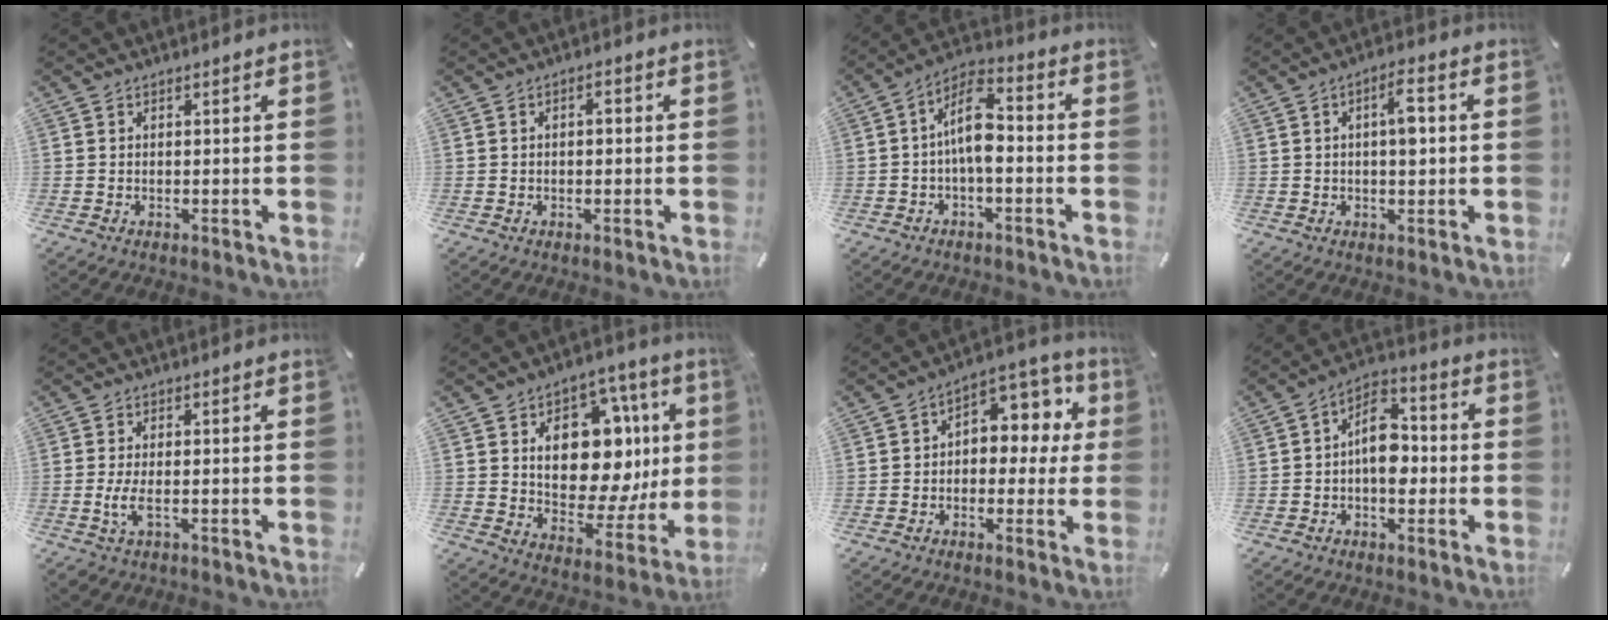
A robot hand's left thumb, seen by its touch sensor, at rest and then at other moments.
{"total": 1.9, "force": [0.0, 1.0, 1.6], "torque": [-0.033, 0.007, -0.002]}
{"total": 10.4, "force": [-1.0, 4.8, 9.2], "torque": [-0.176, 0.008, -0.014]}
{"total": 5.9, "force": [0.5, 2.6, 5.2], "torque": [-0.077, 0.005, 0.003]}
{"total": 4.1, "force": [-1.1, 1.5, 3.6], "torque": [-0.088, -0.008, -0.025]}
{"total": 19.2, "force": [5.2, 12.6, 13.6], "torque": [-0.188, -0.038, 0.092]}
{"total": 8.4, "force": [2.2, 6.0, 5.4], "torque": [-0.071, -0.018, 0.036]}
{"total": 9.4, "force": [-1.4, 6.1, 6.9], "torque": [-0.116, 0.011, -0.026]}